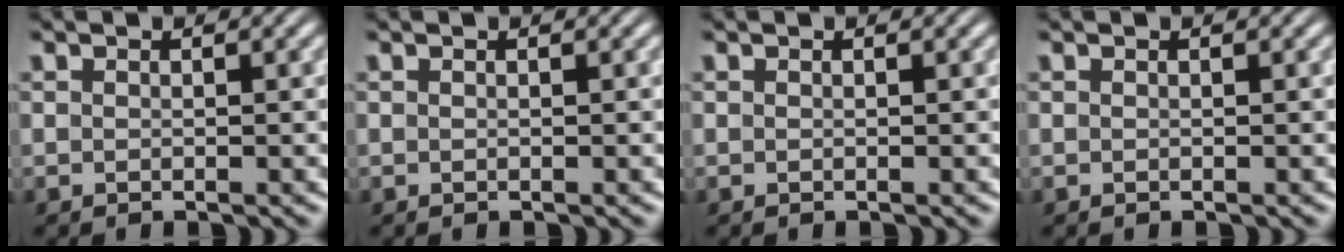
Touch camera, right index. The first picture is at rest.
{"total": 0.0}
{"total": 0.0}
{"total": 0.0}